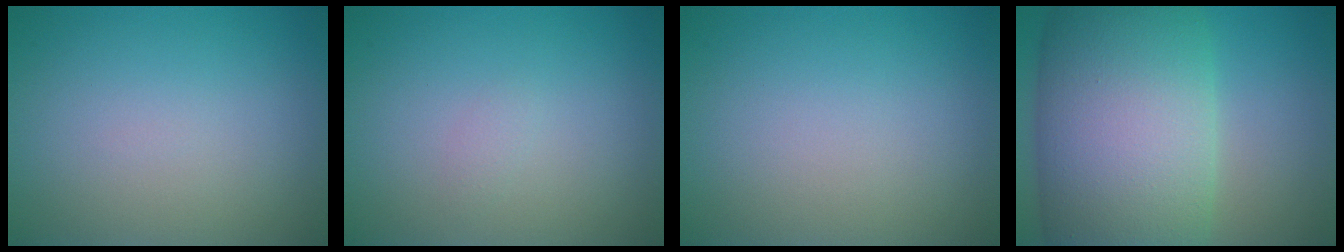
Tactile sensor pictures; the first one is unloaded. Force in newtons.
{"total": 0.6, "press": 0.6, "slide": 0.1}
{"total": 0.0}
{"total": 15.7, "press": 15.7, "slide": 0.8}